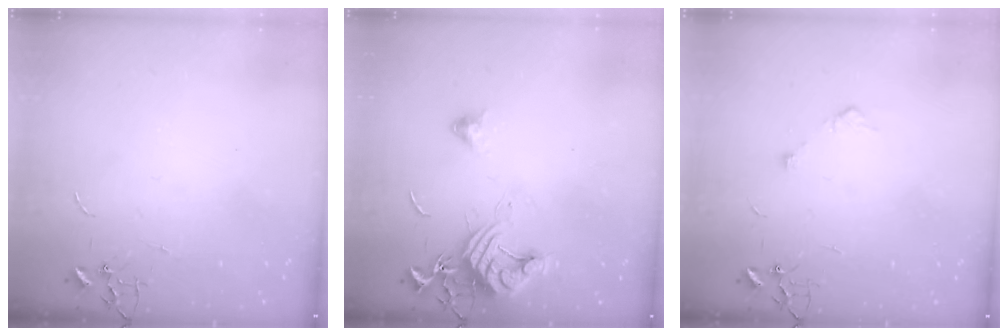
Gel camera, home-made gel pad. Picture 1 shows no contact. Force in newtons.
{"total": 12.7, "press": 12.6, "slide": 1.6}
{"total": 6.1, "press": 6.0, "slide": 0.8}